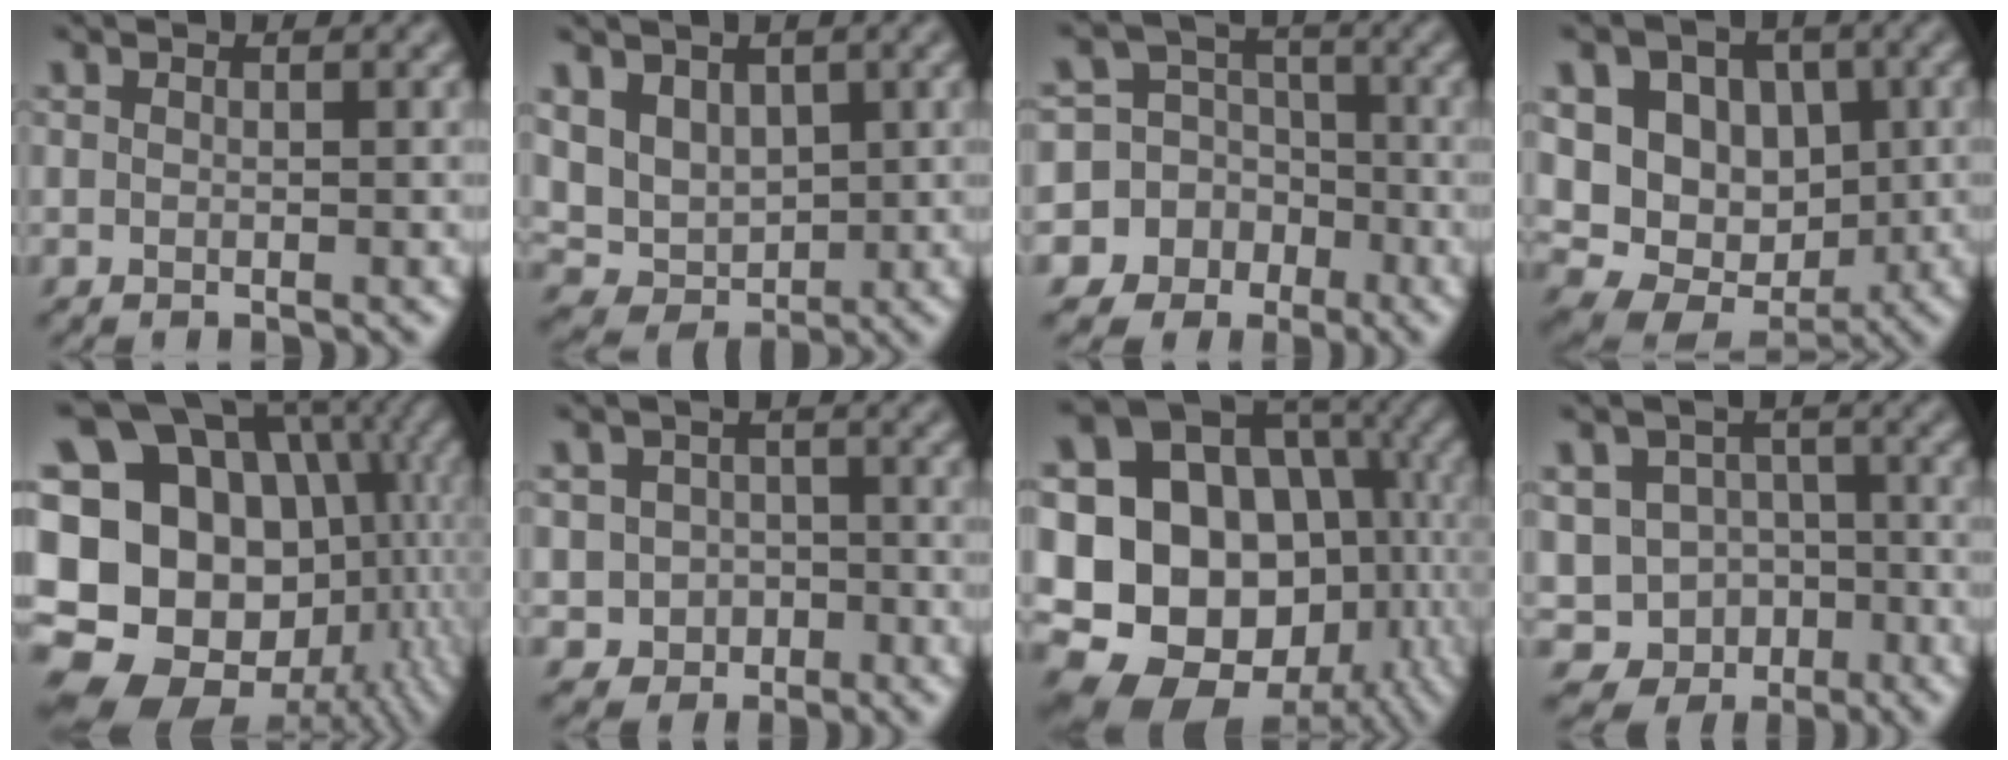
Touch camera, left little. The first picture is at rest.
{"total": 5.1, "force": [1.7, 4.0, 2.8], "torque": [-0.062, 0.004, 0.040]}
{"total": 12.2, "force": [-5.3, 10.8, 1.5], "torque": [-0.069, -0.011, -0.093]}
{"total": 12.8, "force": [2.3, 10.2, 7.3], "torque": [-0.124, 0.036, 0.028]}
{"total": 23.3, "force": [-1.8, 19.4, 12.7], "torque": [-0.232, 0.030, -0.039]}
{"total": 3.5, "force": [-1.2, 3.2, 0.5], "torque": [0.013, 0.005, -0.032]}
{"total": 21.3, "force": [-2.8, 17.5, 11.8], "torque": [-0.203, 0.000, -0.039]}
{"total": 9.3, "force": [-4.8, 7.7, 1.9], "torque": [-0.020, -0.002, -0.090]}